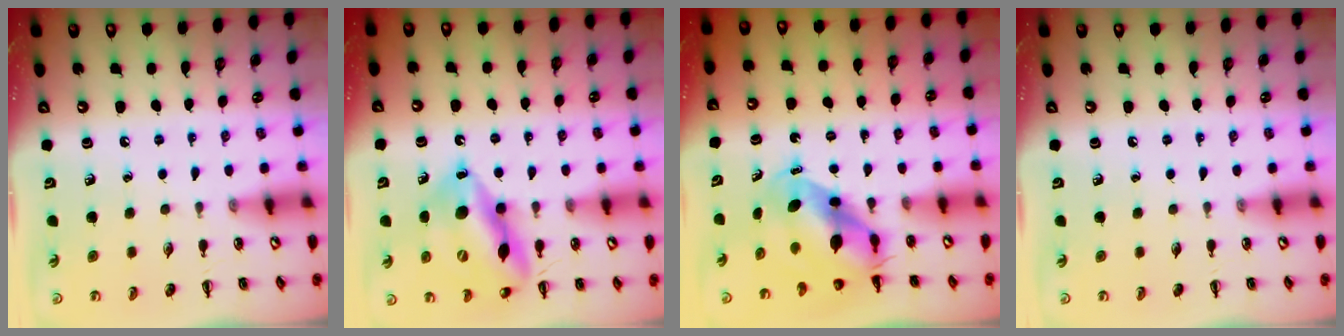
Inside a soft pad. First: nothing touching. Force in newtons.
{"total": 17.5, "press": 17.1, "slide": 4.0}
{"total": 7.1, "press": 6.9, "slide": 1.6}
{"total": 0.0}